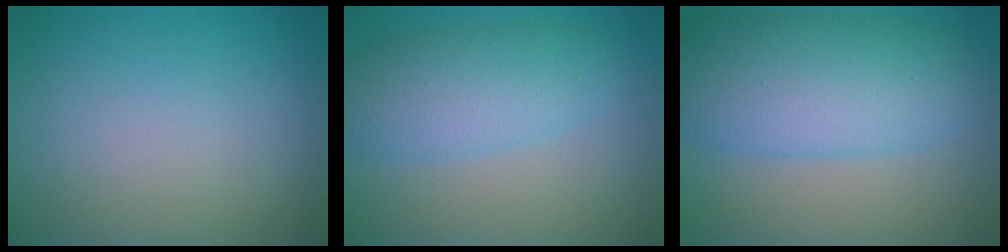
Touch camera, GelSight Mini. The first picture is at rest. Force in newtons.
{"total": 4.7, "press": 4.7, "slide": 0.1}
{"total": 8.6, "press": 8.6, "slide": 0.2}